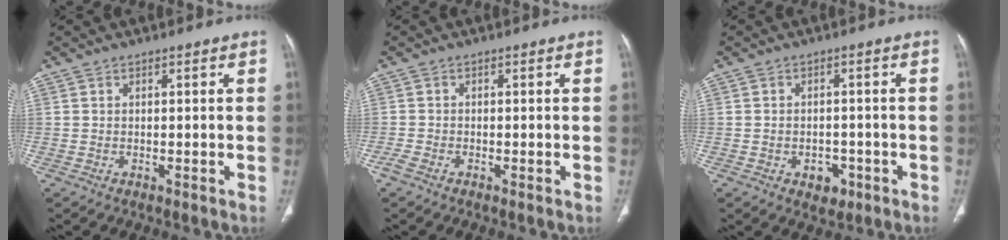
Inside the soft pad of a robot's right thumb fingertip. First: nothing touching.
{"total": 1.7, "force": [-1.1, 0.7, 1.1], "torque": [-0.032, -0.003, -0.026]}
{"total": 4.0, "force": [-1.7, 3.0, 2.0], "torque": [-0.012, 0.010, -0.015]}